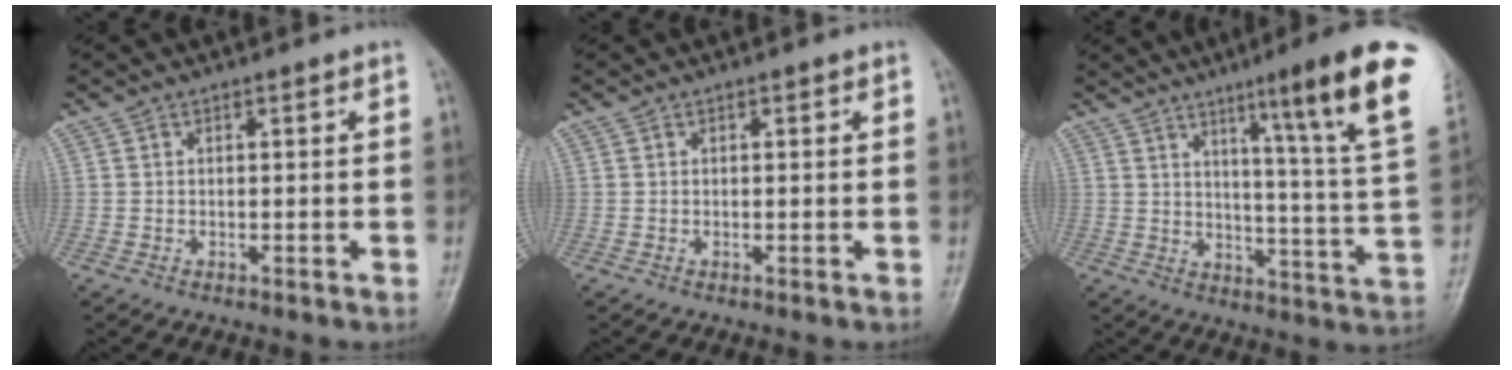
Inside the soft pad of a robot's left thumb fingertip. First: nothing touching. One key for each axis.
{"total": 0.5, "fx": 0.2, "fy": 0.4, "fz": 0.3, "tx": 0.000, "ty": 0.000, "tz": 0.001}
{"total": 19.5, "fx": 10.2, "fy": 0.9, "fz": 16.6, "tx": -0.208, "ty": -0.050, "tz": 0.140}